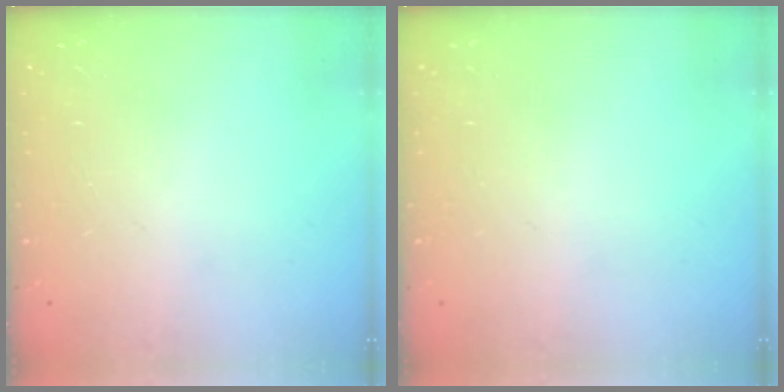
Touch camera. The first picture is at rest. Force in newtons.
{"total": 0.0}